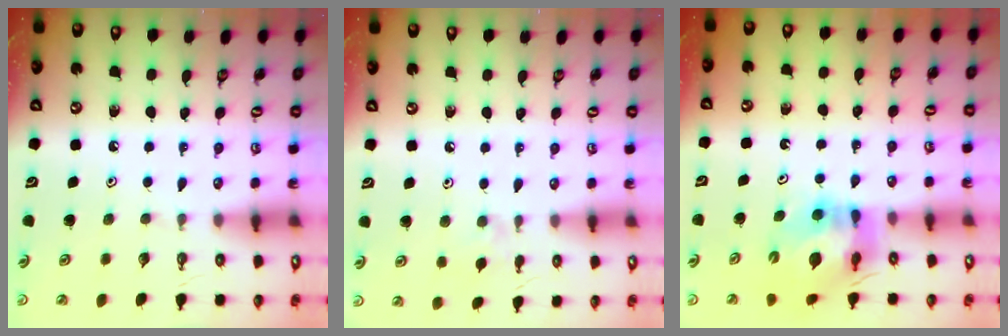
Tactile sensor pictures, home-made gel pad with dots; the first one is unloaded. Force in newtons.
{"total": 2.6, "press": 2.5, "slide": 0.5}
{"total": 12.3, "press": 12.2, "slide": 1.4}